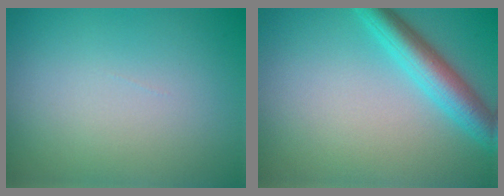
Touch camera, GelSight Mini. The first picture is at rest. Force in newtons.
{"total": 4.5, "press": 4.5, "slide": 0.1}